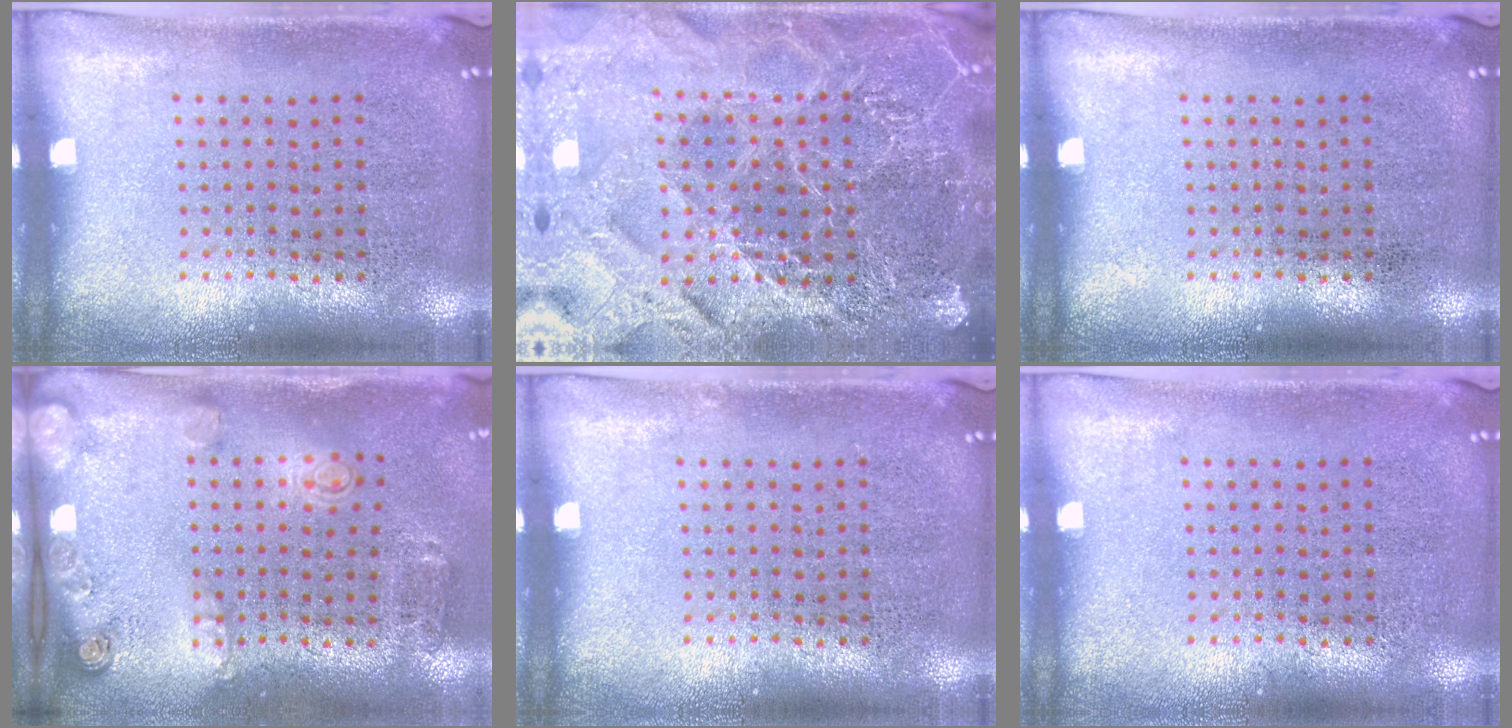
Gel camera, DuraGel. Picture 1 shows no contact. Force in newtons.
{"total": 5.5, "press": 4.9, "slide": 2.5}
{"total": 0.0}
{"total": 2.0, "press": 1.2, "slide": 1.6}
{"total": 0.0}
{"total": 0.0}